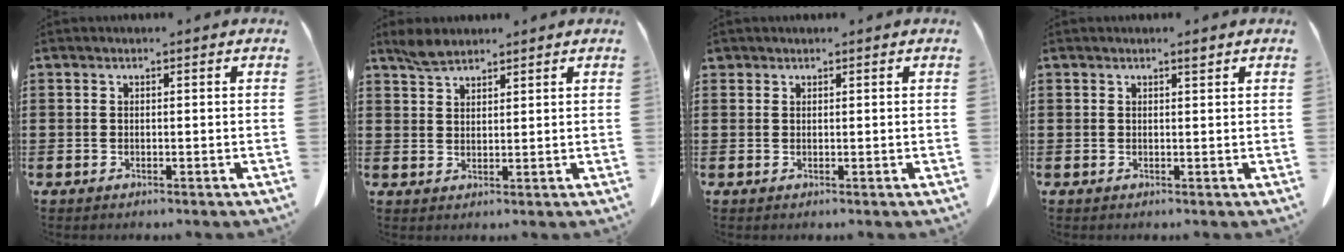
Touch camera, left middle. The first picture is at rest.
{"total": 3.1, "force": [2.6, 1.1, 1.3], "torque": [-0.031, 0.003, 0.051]}
{"total": 0.8, "force": [0.7, 0.4, 0.1], "torque": [-0.005, 0.001, 0.014]}
{"total": 1.0, "force": [0.8, 0.1, 0.6], "torque": [-0.005, -0.004, 0.012]}